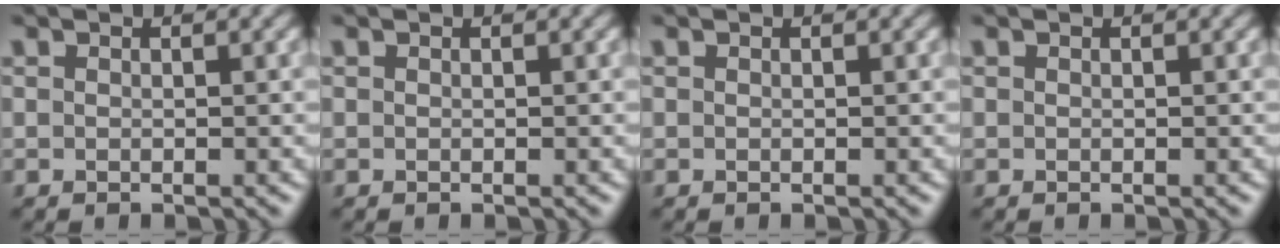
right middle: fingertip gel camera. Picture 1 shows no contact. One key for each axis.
{"total": 0.0}
{"total": 0.0}
{"total": 0.0}